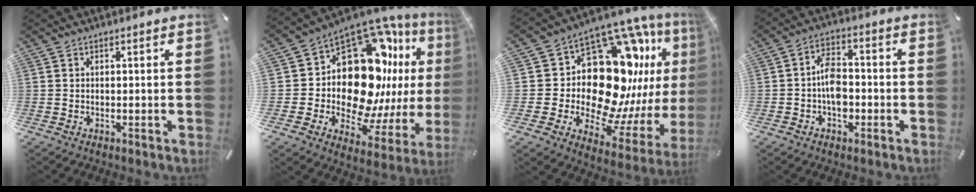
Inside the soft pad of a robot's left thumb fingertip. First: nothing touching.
{"total": 21.8, "force": [4.8, 13.8, 16.2], "torque": [-0.284, -0.075, 0.089]}
{"total": 22.2, "force": [7.2, 15.0, 14.7], "torque": [-0.228, -0.107, 0.153]}
{"total": 7.1, "force": [-1.7, 4.6, 5.2], "torque": [-0.091, 0.011, -0.031]}